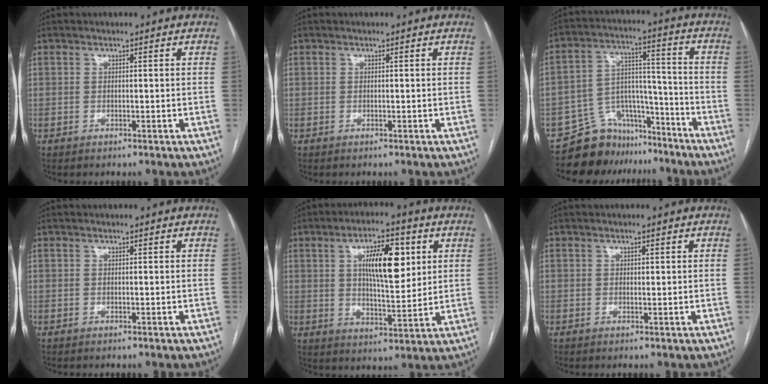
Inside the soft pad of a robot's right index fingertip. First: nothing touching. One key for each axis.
{"total": 0.0}
{"total": 10.9, "fx": -9.4, "fy": 5.4, "fz": 0.6, "tx": -0.004, "ty": 0.068, "tz": -0.158}
{"total": 0.0}
{"total": 11.2, "fx": 3.3, "fy": 3.5, "fz": 10.2, "tx": -0.171, "ty": 0.008, "tz": 0.057}
{"total": 0.8, "fx": 0.3, "fy": 0.4, "fz": 0.6, "tx": -0.008, "ty": -0.001, "tz": 0.005}